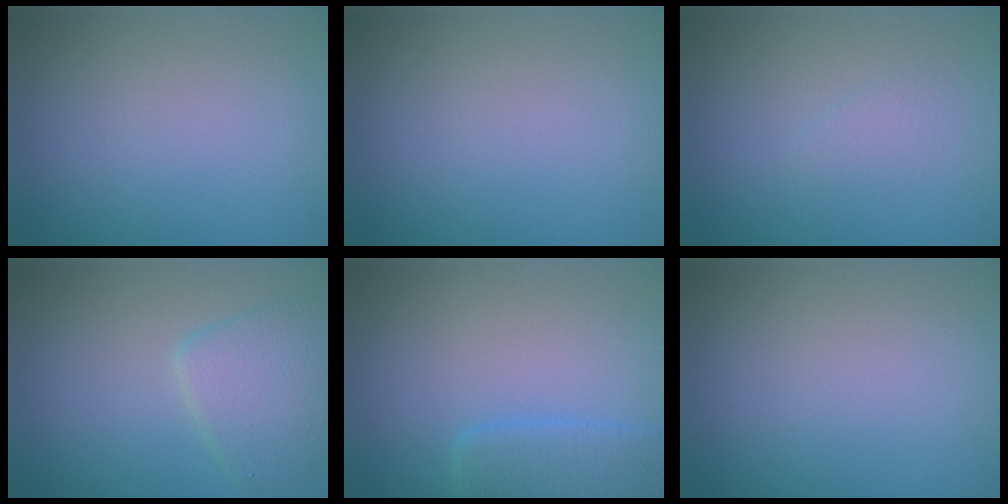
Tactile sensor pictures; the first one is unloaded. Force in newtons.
{"total": 0.0}
{"total": 0.9, "press": 0.9, "slide": 0.1}
{"total": 3.4, "press": 3.4, "slide": 0.2}
{"total": 3.3, "press": 3.3, "slide": 0.2}
{"total": 0.0}